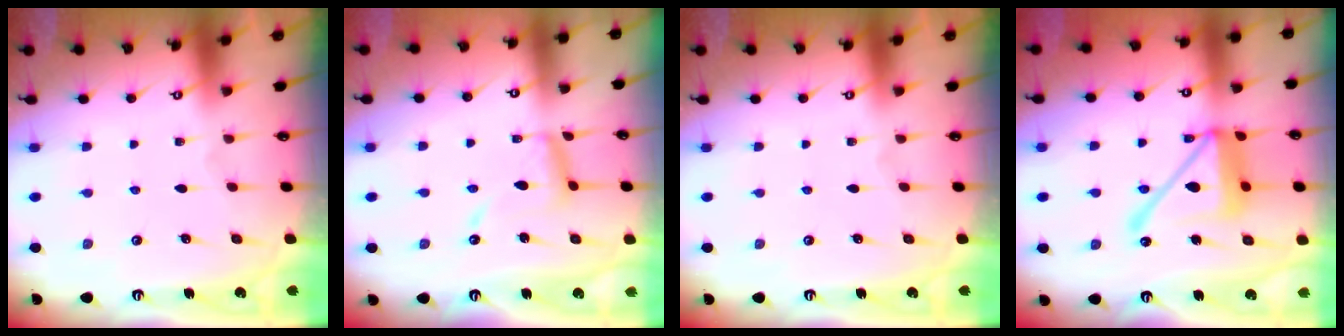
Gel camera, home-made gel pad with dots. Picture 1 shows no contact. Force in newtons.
{"total": 11.9, "press": 11.8, "slide": 1.0}
{"total": 0.0}
{"total": 16.8, "press": 16.7, "slide": 1.9}